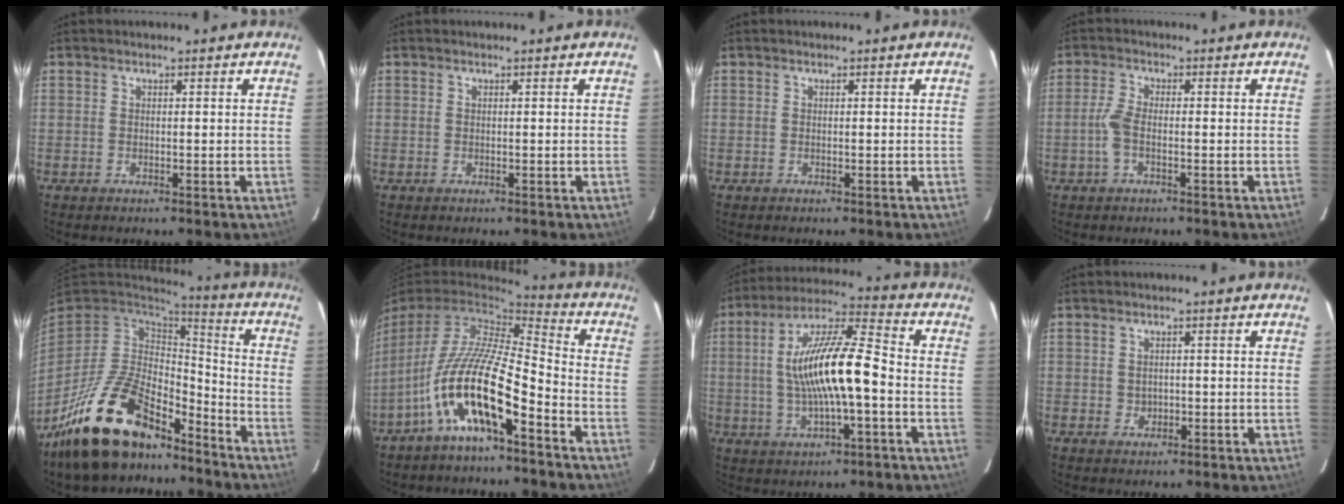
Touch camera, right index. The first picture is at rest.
{"total": 0.0}
{"total": 0.0}
{"total": 3.5, "force": [-1.1, 1.2, 3.1], "torque": [-0.077, 0.004, -0.023]}
{"total": 20.8, "force": [-14.8, 8.8, 11.7], "torque": [-0.242, -0.011, -0.252]}
{"total": 14.6, "force": [-8.0, 3.5, 11.7], "torque": [-0.224, -0.007, -0.153]}
{"total": 15.6, "force": [-1.4, 3.6, 15.1], "torque": [-0.279, 0.016, -0.027]}
{"total": 1.7, "force": [-0.1, 1.6, 0.4], "torque": [-0.004, 0.003, 0.001]}